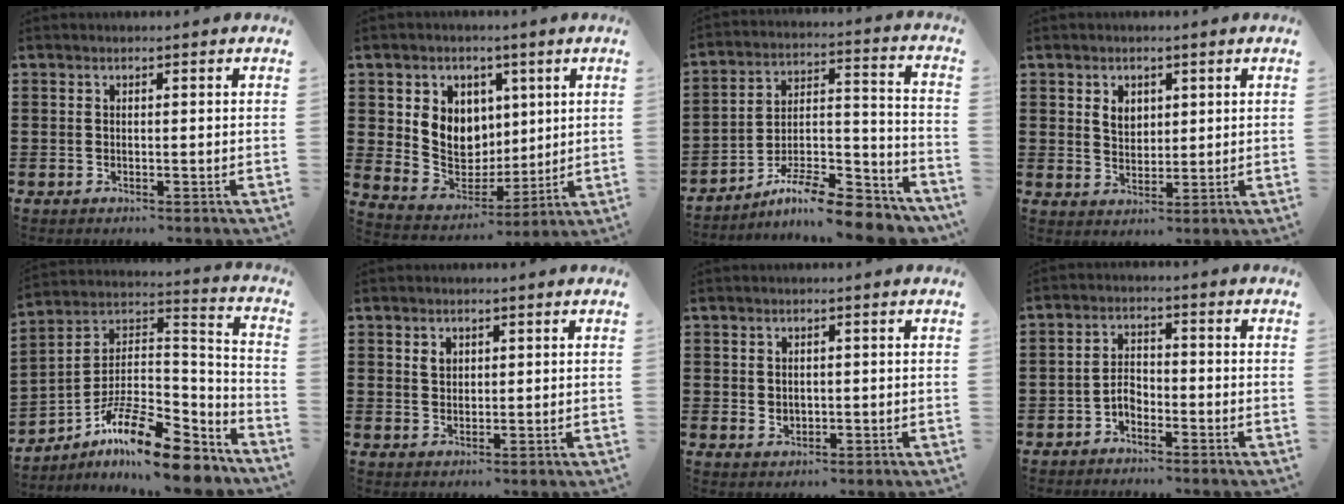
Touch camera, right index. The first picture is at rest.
{"total": 7.7, "force": [2.3, 7.2, 1.6], "torque": [-0.056, -0.015, 0.045]}
{"total": 10.3, "force": [-9.0, 1.7, 4.7], "torque": [-0.060, 0.027, -0.169]}
{"total": 3.3, "force": [1.4, 2.5, 1.6], "torque": [-0.040, 0.009, 0.025]}
{"total": 13.3, "force": [-9.4, 3.5, 8.7], "torque": [-0.160, 0.020, -0.176]}
{"total": 1.8, "force": [1.0, 1.3, 0.8], "torque": [-0.019, 0.004, 0.019]}
{"total": 1.4, "force": [0.7, 1.1, 0.4], "torque": [-0.010, 0.007, 0.012]}
{"total": 2.7, "force": [-1.8, 1.6, 1.2], "torque": [-0.035, 0.005, -0.040]}